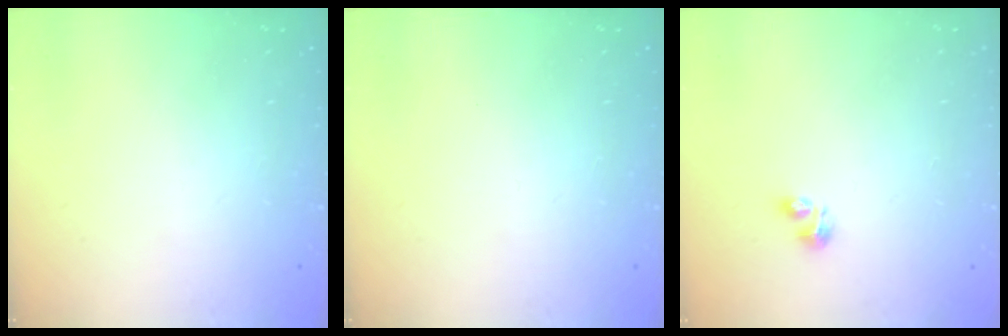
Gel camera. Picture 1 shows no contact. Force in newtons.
{"total": 0.0}
{"total": 2.7, "press": 2.6, "slide": 0.6}